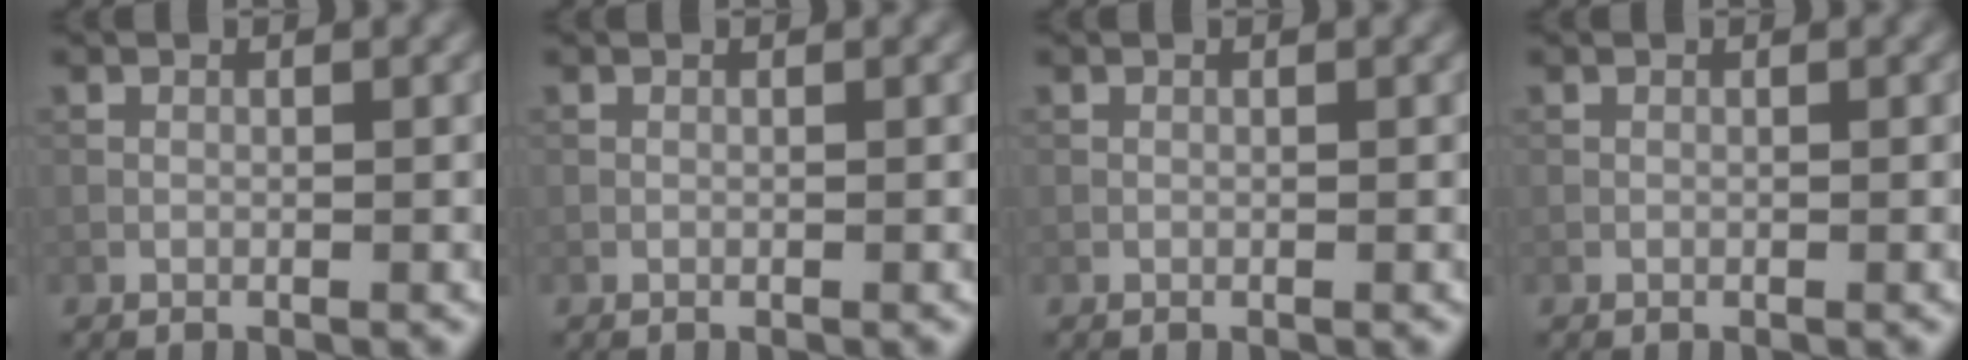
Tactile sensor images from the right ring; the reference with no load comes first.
{"total": 0.0}
{"total": 0.0}
{"total": 0.0}